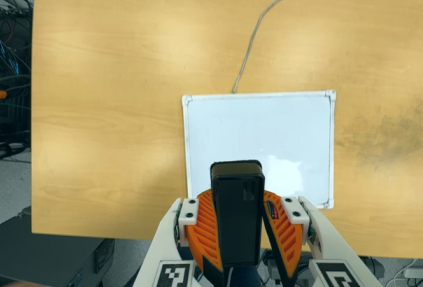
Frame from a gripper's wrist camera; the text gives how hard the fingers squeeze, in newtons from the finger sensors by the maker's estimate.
{"total": 9.3, "left": 9.7, "right": 8.9}